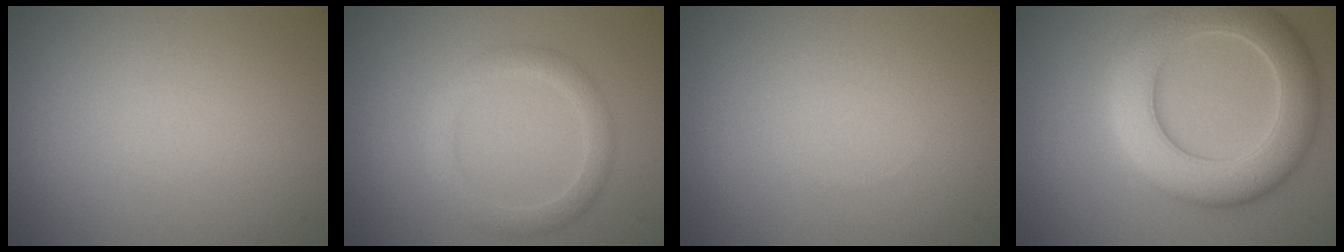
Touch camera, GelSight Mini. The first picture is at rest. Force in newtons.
{"total": 2.6, "press": 2.6, "slide": 0.1}
{"total": 0.0}
{"total": 8.6, "press": 8.6, "slide": 0.4}